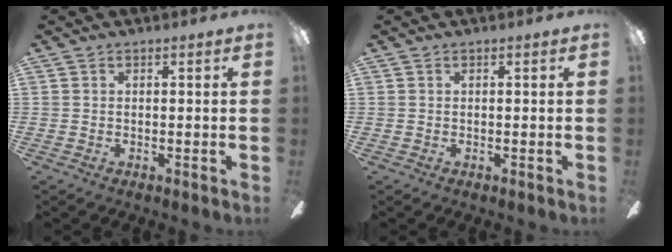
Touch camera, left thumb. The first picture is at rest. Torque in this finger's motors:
{"motor_torque": [0.00, 0.00, 0.04, -0.04, 0.00]}